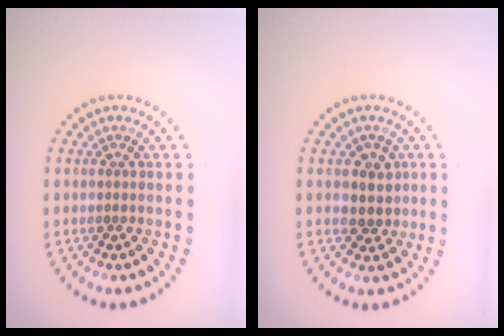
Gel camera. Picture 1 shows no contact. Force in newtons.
{"total": 2.5, "press": 2.3, "slide": 1.0}